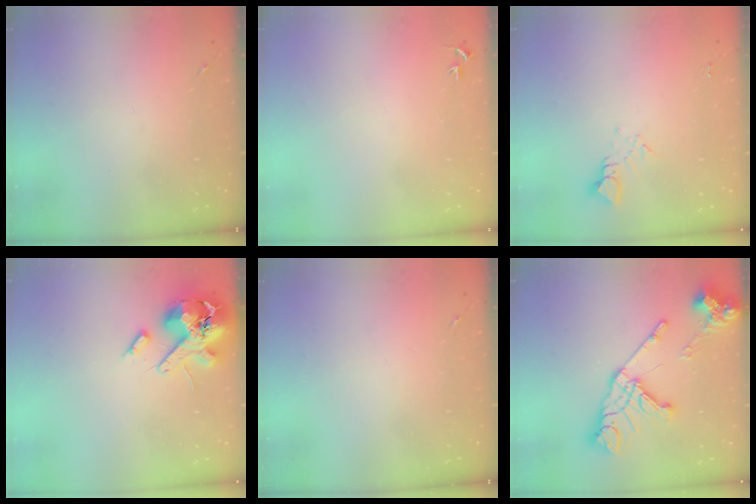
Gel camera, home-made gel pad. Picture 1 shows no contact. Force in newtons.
{"total": 3.1, "press": 3.1, "slide": 0.3}
{"total": 3.8, "press": 3.8, "slide": 0.4}
{"total": 16.0, "press": 15.8, "slide": 2.6}
{"total": 0.0}
{"total": 19.2, "press": 19.1, "slide": 2.3}